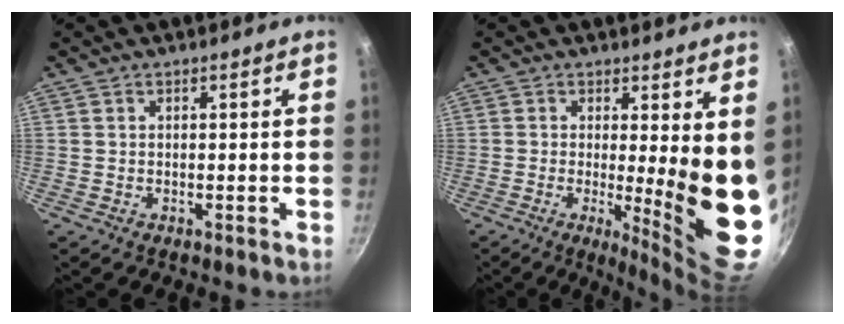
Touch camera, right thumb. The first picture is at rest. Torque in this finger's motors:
{"motor_torque": [1.00, 4.01, 2.27, -0.22, 0.41]}